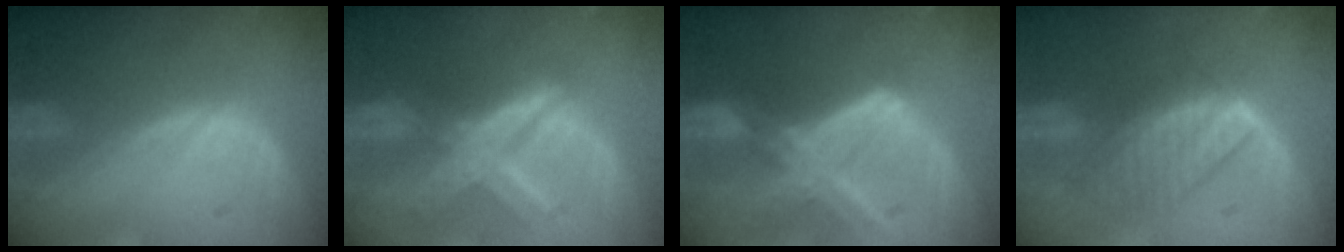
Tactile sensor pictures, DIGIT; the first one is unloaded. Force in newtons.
{"total": 8.4, "press": 7.1, "slide": 4.3}
{"total": 8.2, "press": 7.3, "slide": 3.9}
{"total": 6.6, "press": 6.3, "slide": 1.9}